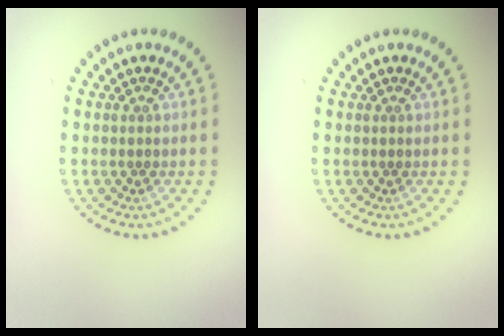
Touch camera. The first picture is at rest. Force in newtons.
{"total": 0.0}